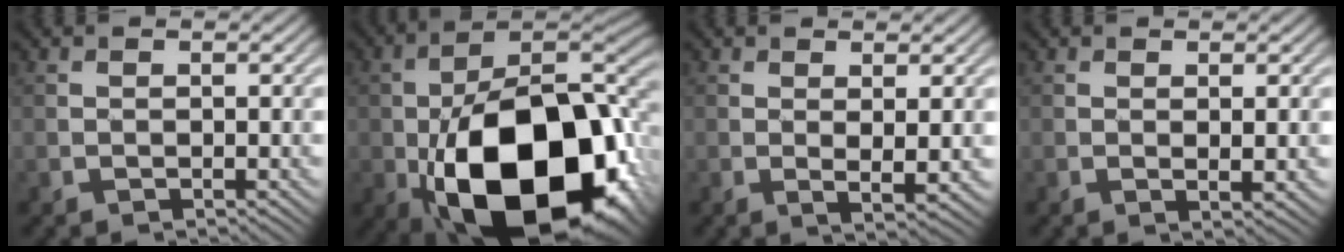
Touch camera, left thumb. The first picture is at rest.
{"total": 21.5, "force": [-6.6, 12.7, 16.1], "torque": [-0.279, -0.047, -0.083]}
{"total": 2.4, "force": [0.8, 0.3, 2.3], "torque": [-0.045, -0.003, 0.017]}
{"total": 1.6, "force": [0.3, 0.2, 1.6], "torque": [-0.025, 0.000, 0.007]}